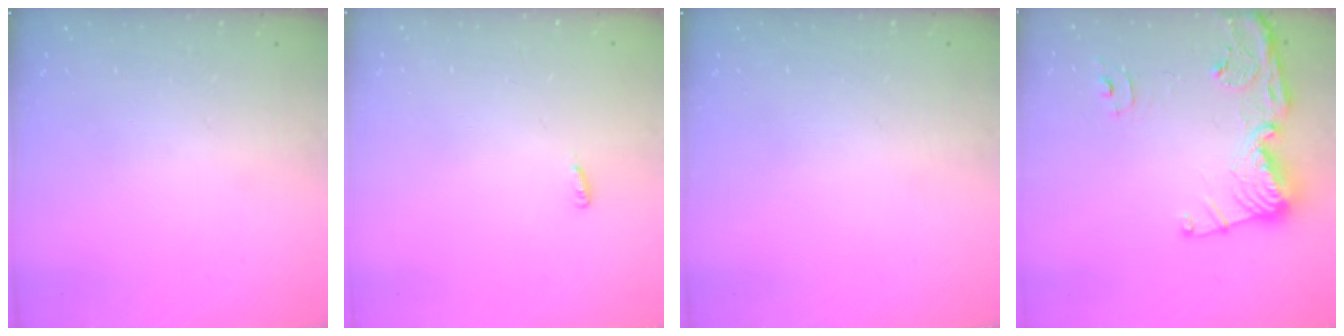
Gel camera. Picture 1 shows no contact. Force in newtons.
{"total": 2.7, "press": 2.6, "slide": 0.9}
{"total": 0.0}
{"total": 16.3, "press": 16.2, "slide": 1.5}